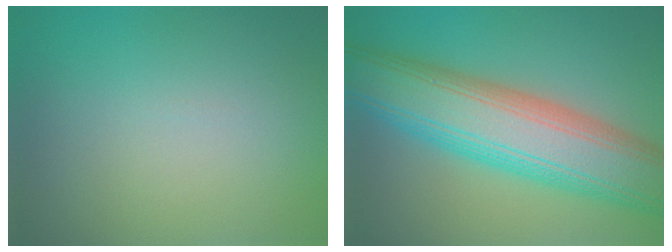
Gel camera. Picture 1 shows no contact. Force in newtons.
{"total": 12.1, "press": 12.1, "slide": 0.5}